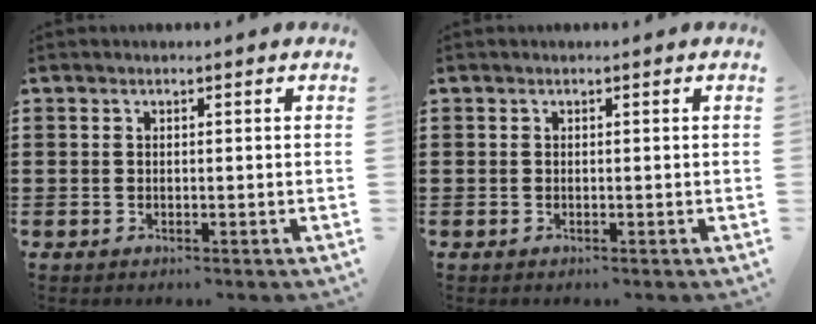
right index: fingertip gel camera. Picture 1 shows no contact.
{"total": 0.0}